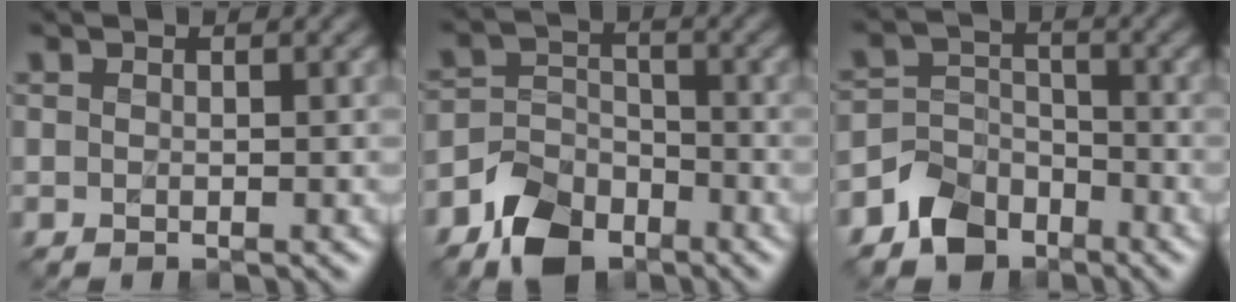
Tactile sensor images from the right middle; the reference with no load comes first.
{"total": 6.2, "force": [-4.3, 3.7, 2.4], "torque": [-0.047, -0.004, -0.088]}
{"total": 4.4, "force": [-3.1, 2.9, 1.0], "torque": [-0.017, 0.002, -0.064]}